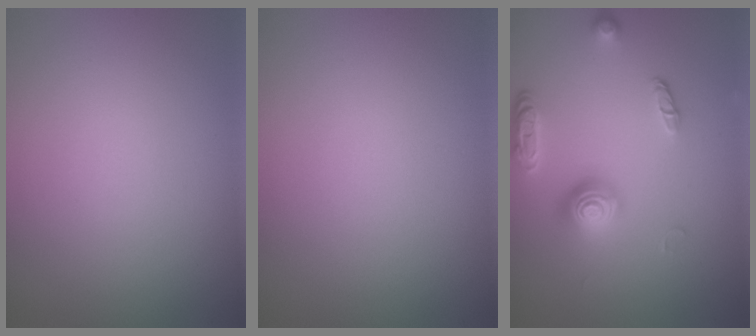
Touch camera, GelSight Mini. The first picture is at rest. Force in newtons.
{"total": 0.0}
{"total": 3.8, "press": 2.9, "slide": 2.5}